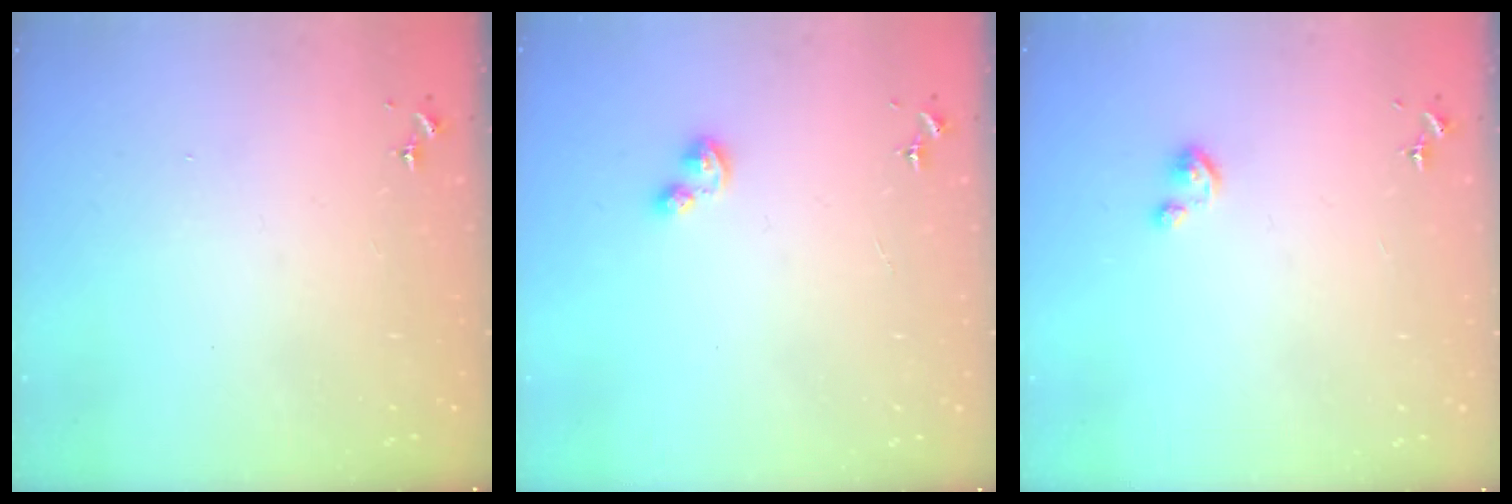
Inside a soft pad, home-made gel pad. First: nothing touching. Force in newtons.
{"total": 2.7, "press": 2.7, "slide": 0.3}
{"total": 2.4, "press": 2.4, "slide": 0.2}